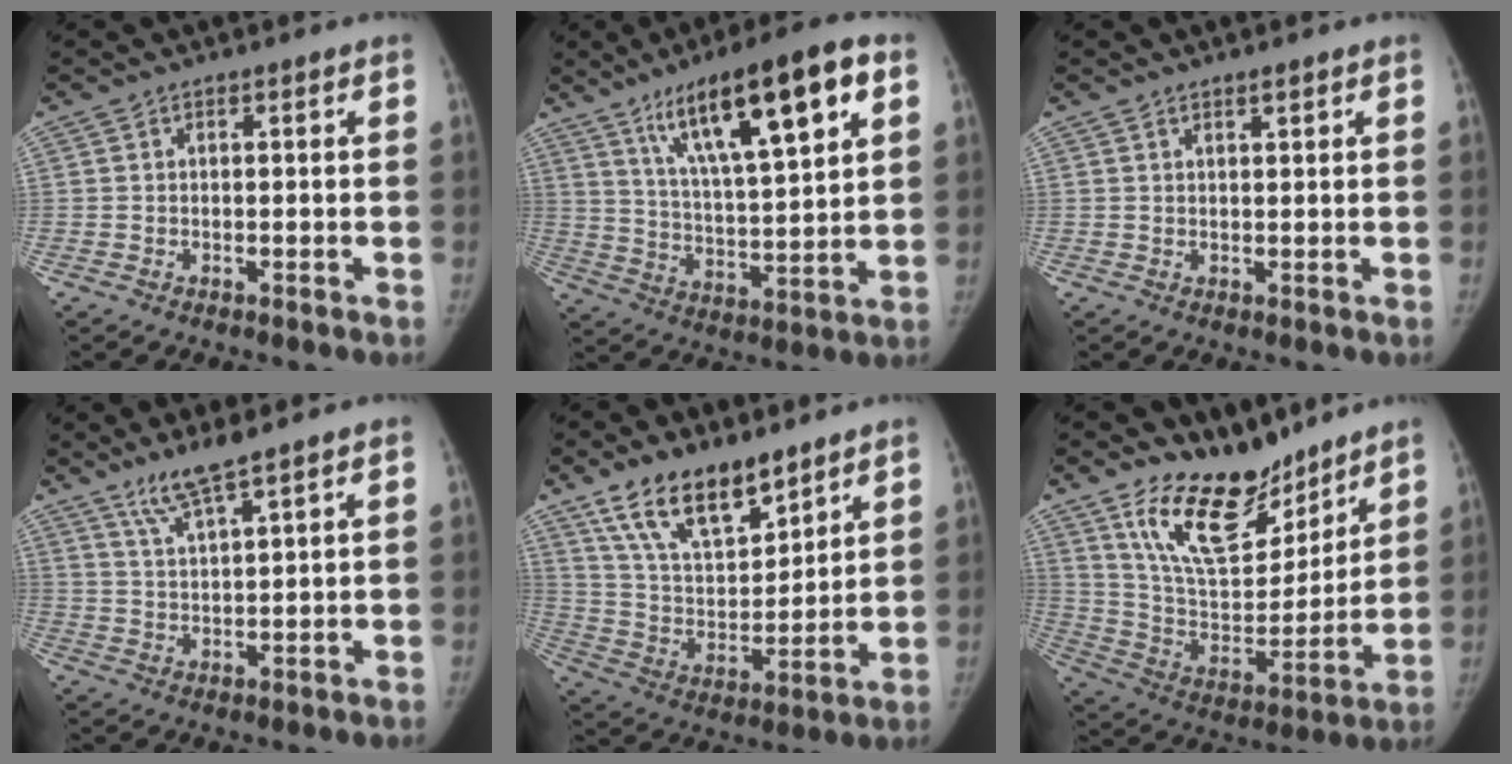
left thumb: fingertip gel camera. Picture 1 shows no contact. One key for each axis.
{"total": 20.3, "fx": 9.9, "fy": 5.0, "fz": 17.0, "tx": -0.250, "ty": -0.021, "tz": 0.166}
{"total": 1.4, "fx": 1.0, "fy": 0.3, "fz": 0.8, "tx": -0.011, "ty": -0.007, "tz": 0.018}
{"total": 6.3, "fx": 4.9, "fy": 0.3, "fz": 4.0, "tx": -0.082, "ty": -0.031, "tz": 0.100}
{"total": 16.2, "fx": 11.4, "fy": 7.2, "fz": 9.1, "tx": -0.121, "ty": -0.065, "tz": 0.216}
{"total": 19.0, "fx": 14.1, "fy": 8.5, "fz": 9.6, "tx": -0.114, "ty": -0.092, "tz": 0.256}